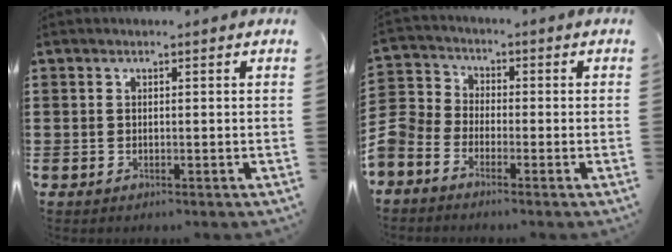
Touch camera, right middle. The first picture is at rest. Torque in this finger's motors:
{"motor_torque": [2.14, 0.00, 0.57, 0.21]}